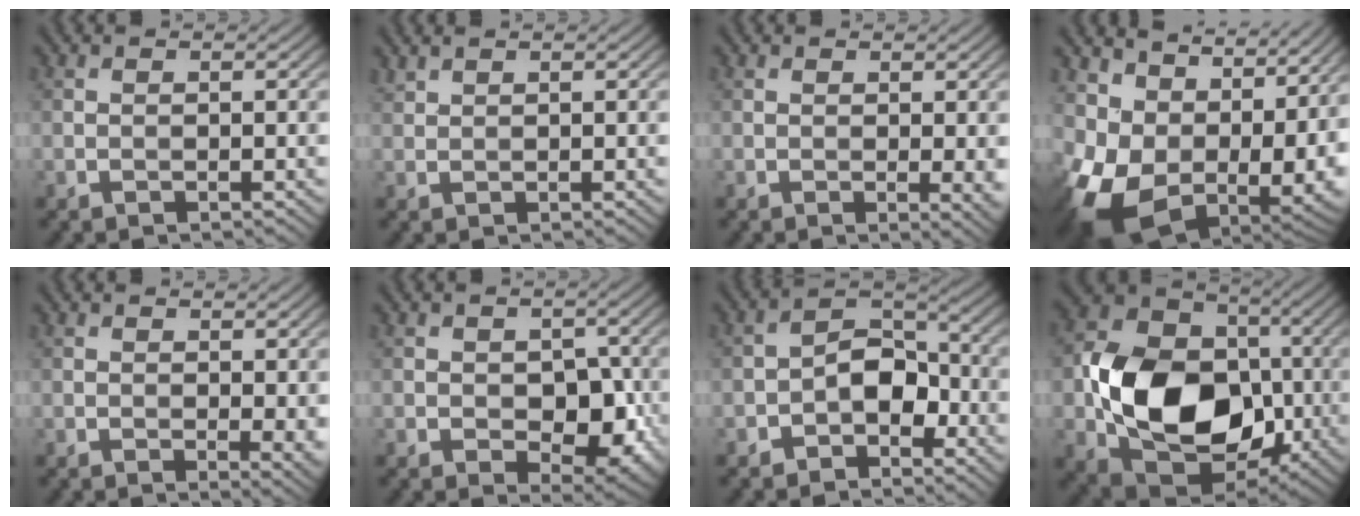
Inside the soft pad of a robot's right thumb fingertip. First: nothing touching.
{"total": 1.0, "force": [1.0, 0.1, 0.3], "torque": [-0.013, 0.004, 0.027]}
{"total": 1.8, "force": [0.6, 0.3, 1.7], "torque": [-0.026, -0.004, 0.012]}
{"total": 14.9, "force": [1.9, 10.7, 10.1], "torque": [-0.201, -0.027, 0.072]}
{"total": 2.0, "force": [0.8, 0.5, 1.8], "torque": [-0.027, -0.006, 0.018]}
{"total": 6.1, "force": [-1.0, 4.1, 4.5], "torque": [-0.066, -0.014, -0.012]}
{"total": 5.5, "force": [-2.3, 3.5, 3.5], "torque": [-0.049, 0.015, -0.052]}
{"total": 16.2, "force": [-2.2, 12.2, 10.5], "torque": [-0.205, -0.019, -0.045]}